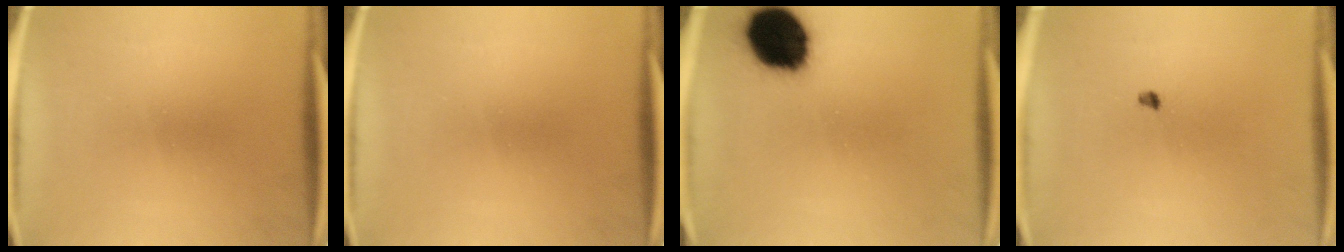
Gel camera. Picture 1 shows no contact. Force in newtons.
{"total": 0.0}
{"total": 17.9}
{"total": 1.1}